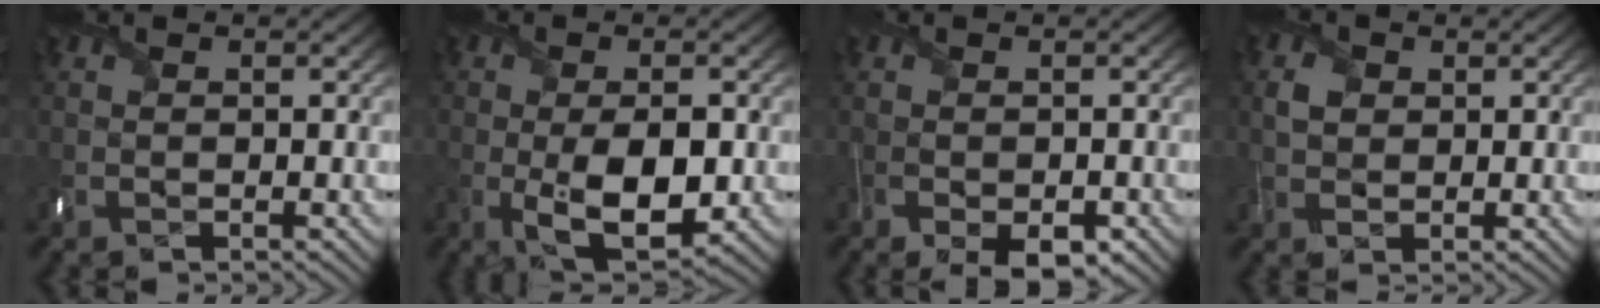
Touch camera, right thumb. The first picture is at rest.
{"total": 7.7, "force": [-1.8, 3.8, 6.5], "torque": [-0.128, -0.025, -0.021]}
{"total": 3.6, "force": [-2.1, 1.6, 2.4], "torque": [-0.055, -0.011, -0.038]}
{"total": 2.2, "force": [0.6, 1.8, 1.2], "torque": [-0.029, 0.001, 0.006]}